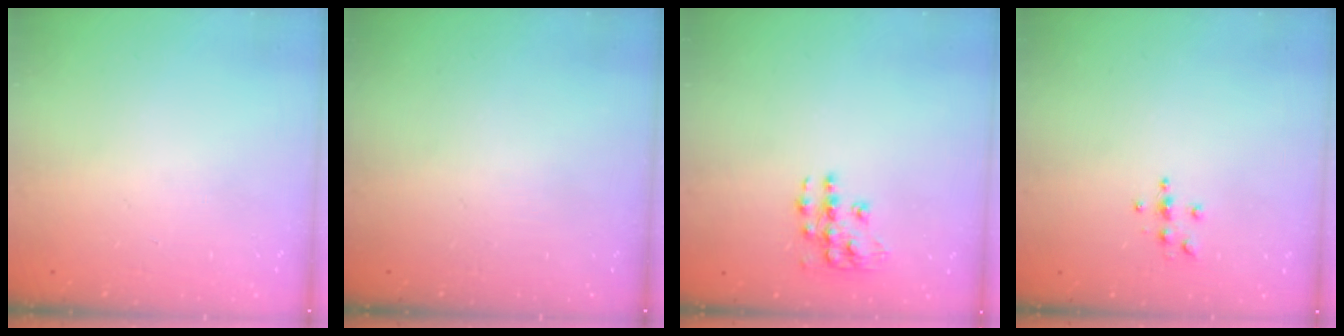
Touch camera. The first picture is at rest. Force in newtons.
{"total": 0.0}
{"total": 10.0, "press": 10.0, "slide": 0.7}
{"total": 4.6, "press": 4.5, "slide": 0.5}